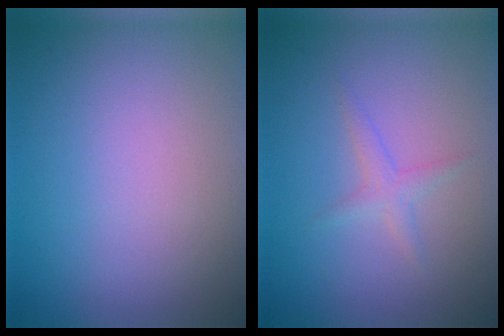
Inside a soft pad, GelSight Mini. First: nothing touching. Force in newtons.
{"total": 1.3, "press": 1.3, "slide": 0.1}